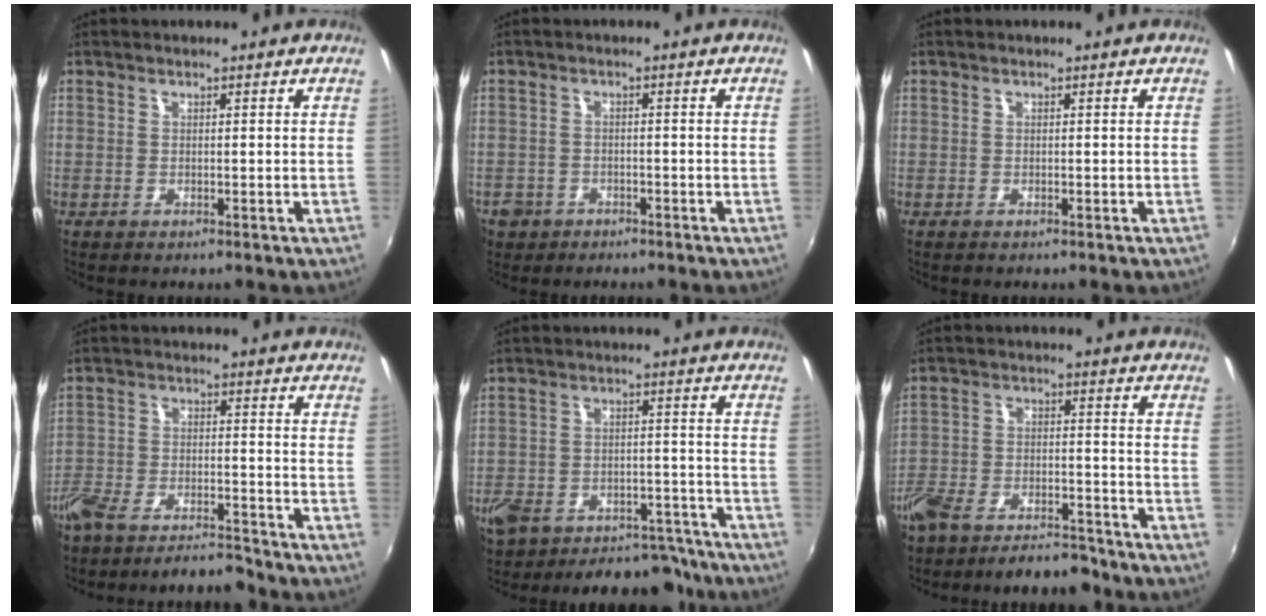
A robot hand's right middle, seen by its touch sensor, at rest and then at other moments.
{"total": 5.8, "force": [-3.2, 4.5, 1.7], "torque": [-0.062, -0.002, -0.051]}
{"total": 0.0}
{"total": 10.0, "force": [-9.2, 2.1, 3.4], "torque": [-0.090, 0.001, -0.156]}
{"total": 15.6, "force": [-12.2, 8.1, 5.4], "torque": [-0.141, 0.019, -0.158]}
{"total": 11.9, "force": [-10.0, 4.6, 4.7], "torque": [-0.116, 0.008, -0.156]}